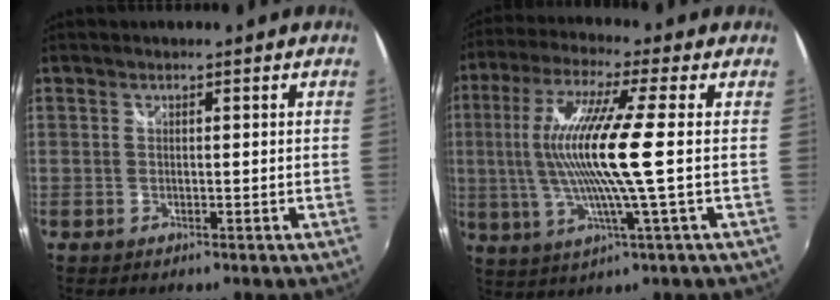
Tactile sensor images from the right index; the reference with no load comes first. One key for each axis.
{"total": 14.7, "fx": 0.0, "fy": -0.4, "fz": 14.7, "tx": -0.278, "ty": -0.005, "tz": 0.001}